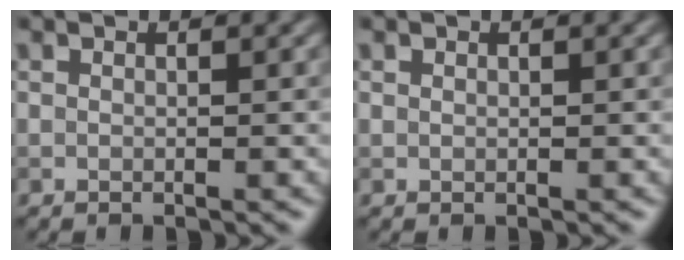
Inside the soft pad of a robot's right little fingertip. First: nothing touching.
{"total": 0.0}